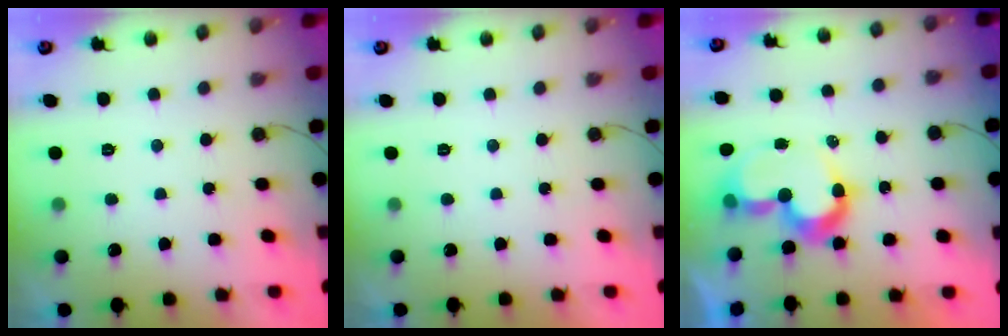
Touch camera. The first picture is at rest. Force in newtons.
{"total": 1.8, "press": 1.8, "slide": 0.1}
{"total": 10.0, "press": 9.9, "slide": 0.8}